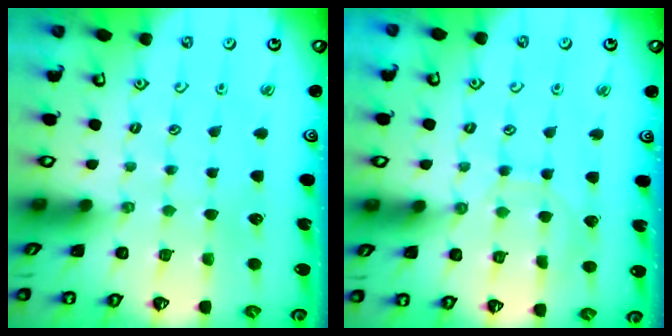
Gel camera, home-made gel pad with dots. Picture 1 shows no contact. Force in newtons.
{"total": 6.3, "press": 6.3, "slide": 0.7}